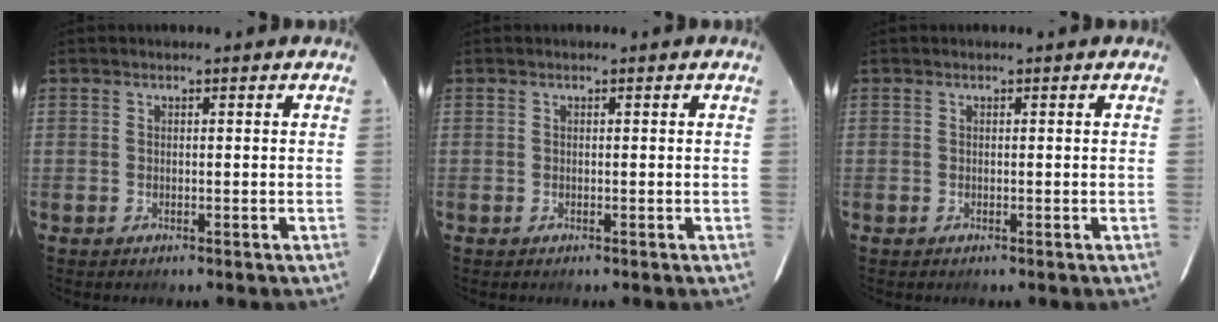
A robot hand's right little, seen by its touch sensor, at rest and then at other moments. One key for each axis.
{"total": 0.0}
{"total": 0.0}